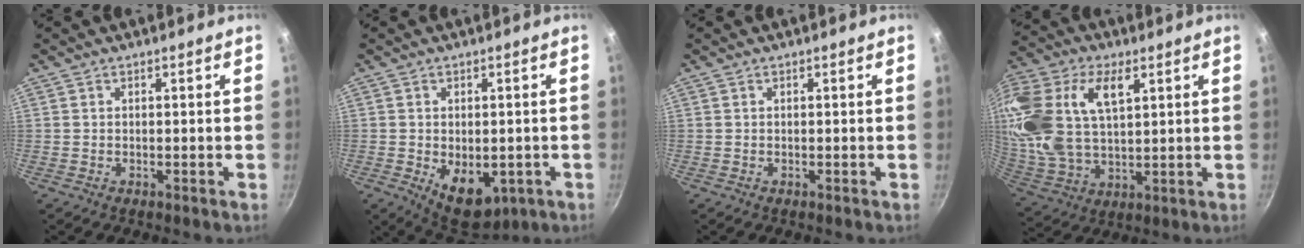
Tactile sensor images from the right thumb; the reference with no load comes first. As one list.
[{"total": 9.5, "force": [-2.3, 6.0, 7.0], "torque": [-0.072, -0.005, -0.015]}, {"total": 0.0}, {"total": 25.5, "force": [9.3, 15.4, 18.0], "torque": [-0.406, 0.014, 0.179]}]